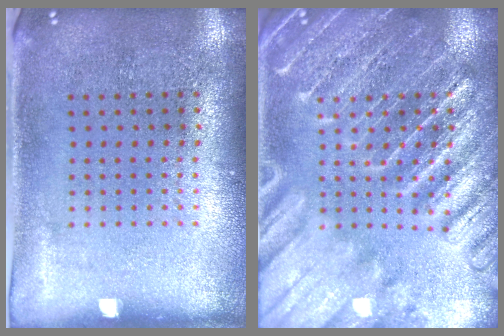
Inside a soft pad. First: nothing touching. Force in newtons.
{"total": 3.6, "press": 3.6, "slide": 0.5}